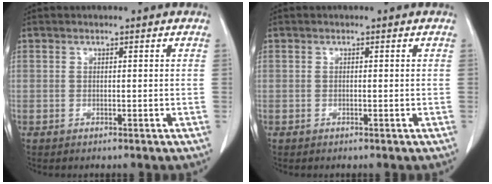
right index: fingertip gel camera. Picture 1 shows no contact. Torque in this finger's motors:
{"motor_torque": [-0.16, 0.04, -0.02, -0.01]}